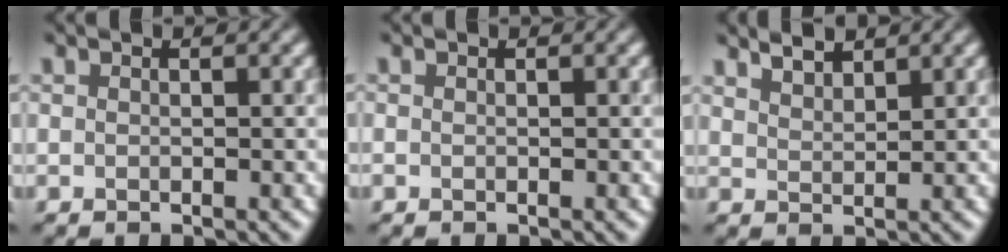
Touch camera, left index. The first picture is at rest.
{"total": 0.0}
{"total": 2.0, "force": [1.9, 0.1, 0.3], "torque": [-0.004, 0.003, 0.038]}